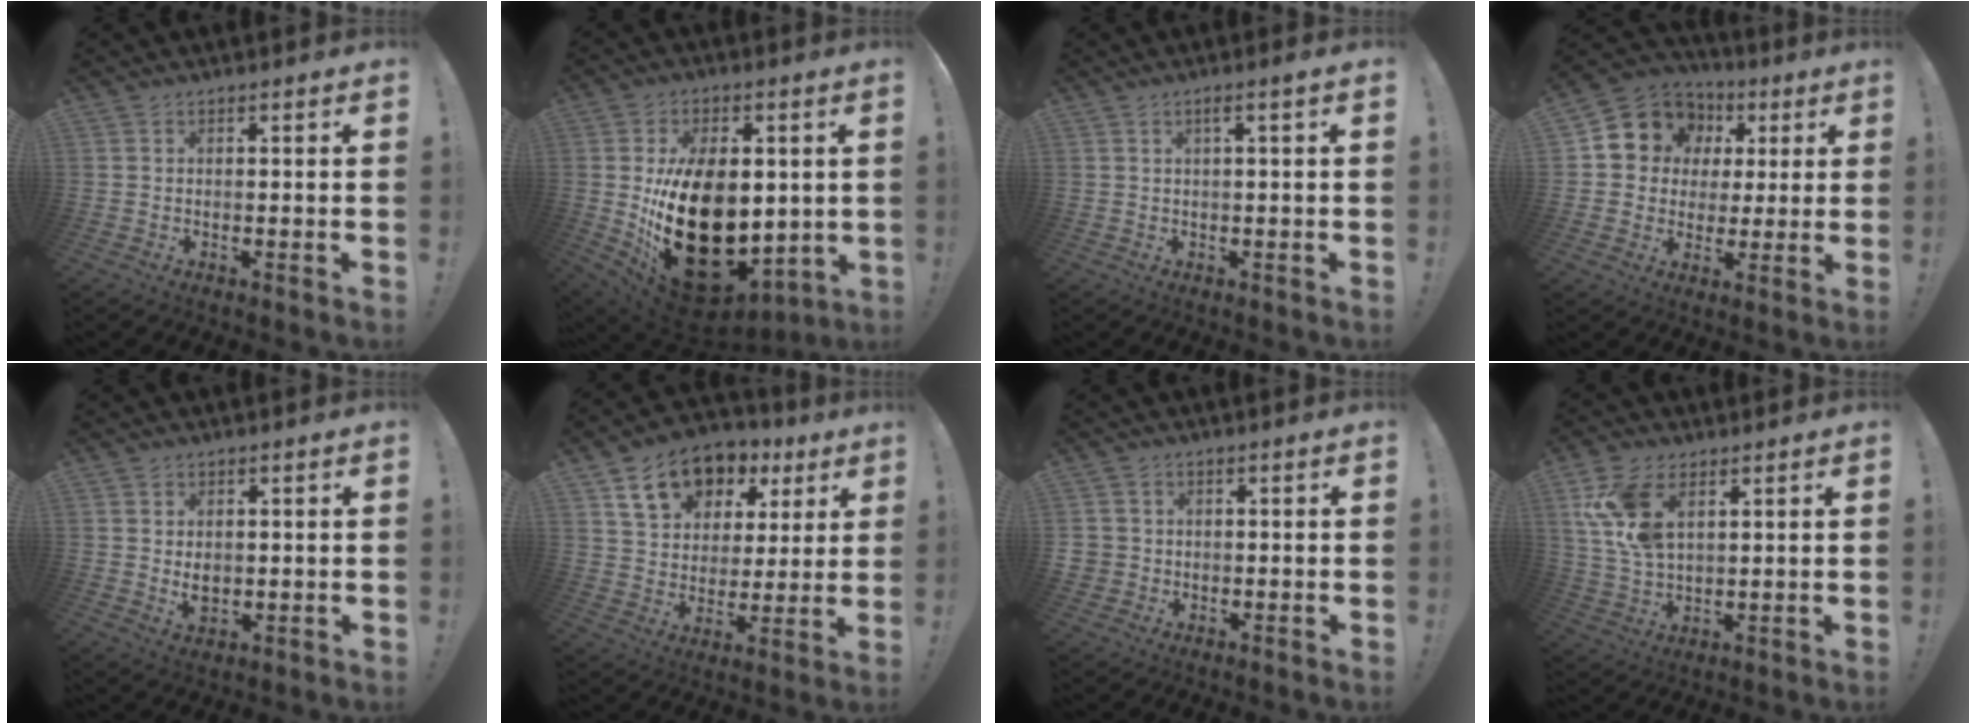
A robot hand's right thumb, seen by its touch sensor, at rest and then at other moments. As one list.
[{"total": 27.5, "force": [-1.8, 17.8, 20.9], "torque": [-0.375, -0.005, -0.004]}, {"total": 2.6, "force": [0.5, -0.3, 2.5], "torque": [-0.039, -0.002, 0.005]}, {"total": 11.6, "force": [4.6, 10.1, 3.2], "torque": [-0.048, -0.024, 0.097]}, {"total": 4.1, "force": [0.5, 3.1, 2.6], "torque": [-0.032, -0.003, 0.011]}, {"total": 15.8, "force": [8.3, 11.2, 7.6], "torque": [-0.109, -0.033, 0.157]}, {"total": 3.3, "force": [0.2, 3.2, 0.8], "torque": [-0.018, 0.007, 0.006]}, {"total": 12.1, "force": [5.2, 7.0, 8.4], "torque": [-0.174, -0.011, 0.101]}]